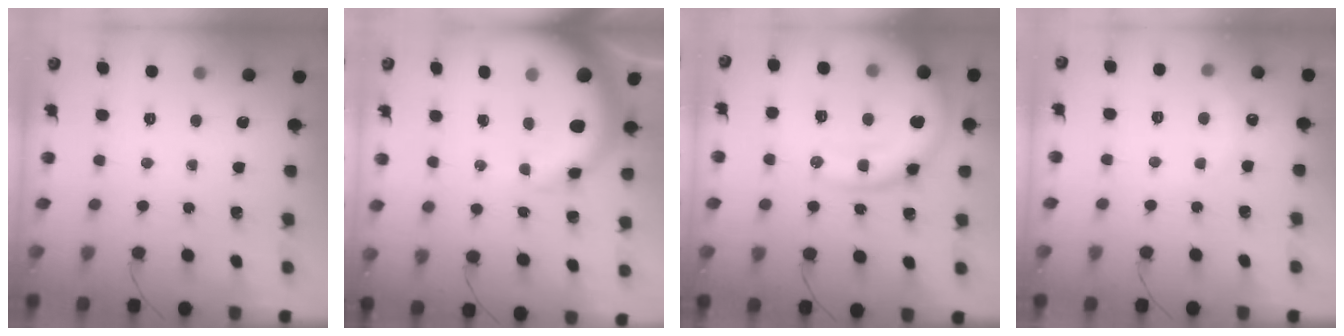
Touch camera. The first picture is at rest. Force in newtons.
{"total": 10.9, "press": 10.7, "slide": 2.2}
{"total": 18.3, "press": 18.2, "slide": 2.2}
{"total": 6.1, "press": 5.9, "slide": 1.3}